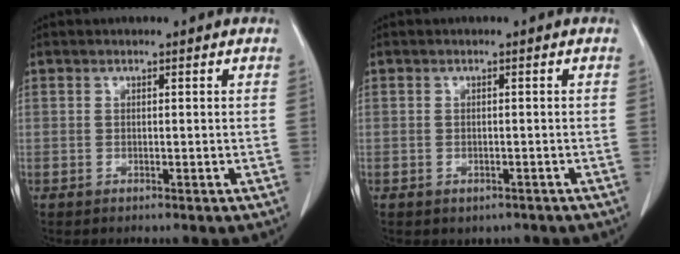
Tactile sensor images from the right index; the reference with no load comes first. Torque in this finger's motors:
{"motor_torque": [0.06, -0.06, 0.04, 0.01]}